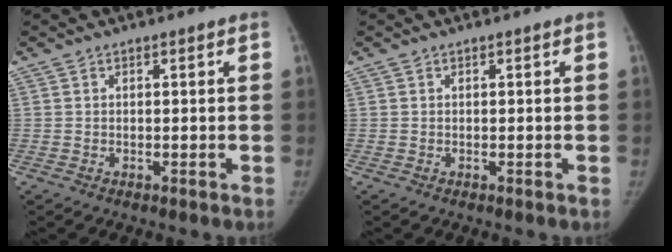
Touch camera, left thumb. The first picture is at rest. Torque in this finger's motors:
{"motor_torque": [-0.07, 0.29, -0.02, -0.37, 0.05]}